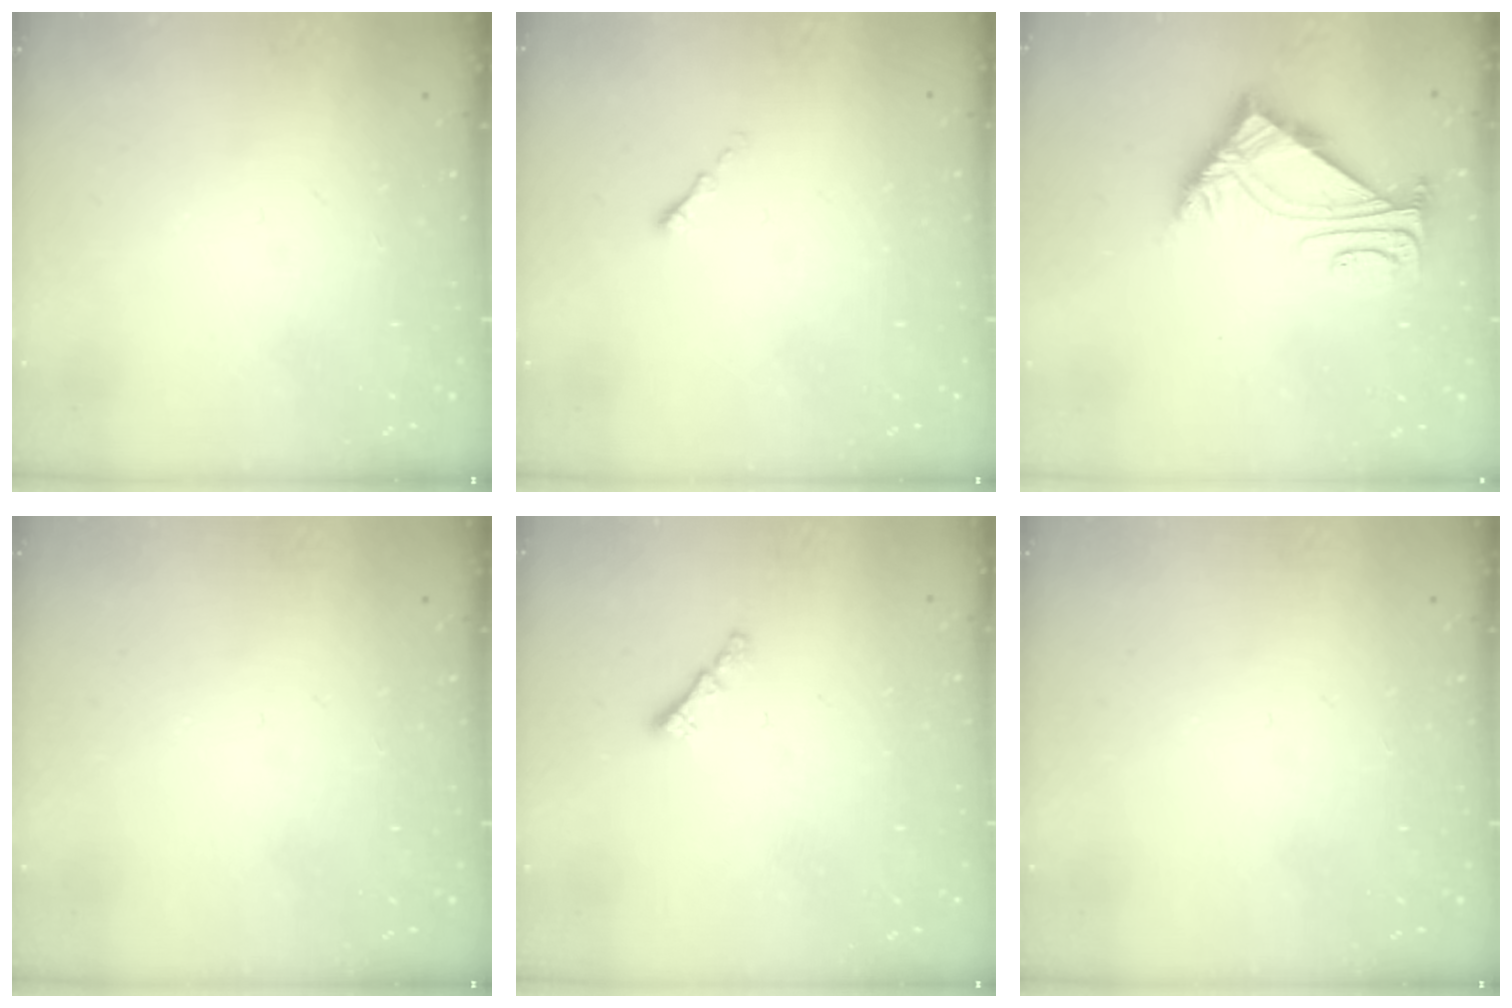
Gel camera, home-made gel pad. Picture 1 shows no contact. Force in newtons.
{"total": 0.0}
{"total": 5.7, "press": 5.6, "slide": 1.0}
{"total": 0.0}
{"total": 0.6, "press": 0.5, "slide": 0.4}
{"total": 0.0}